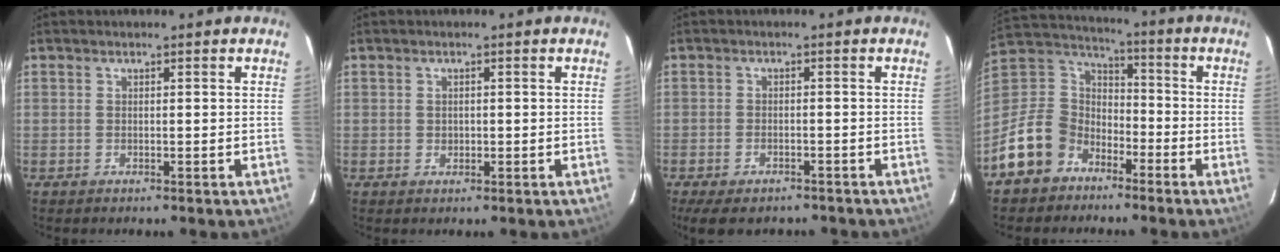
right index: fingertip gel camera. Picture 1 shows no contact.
{"total": 1.2, "force": [0.0, 1.1, 0.3], "torque": [-0.002, 0.002, 0.000]}
{"total": 8.8, "force": [-6.7, 3.9, 4.2], "torque": [-0.095, -0.019, -0.098]}
{"total": 14.2, "force": [-9.0, 9.9, 4.8], "torque": [-0.128, 0.035, -0.155]}